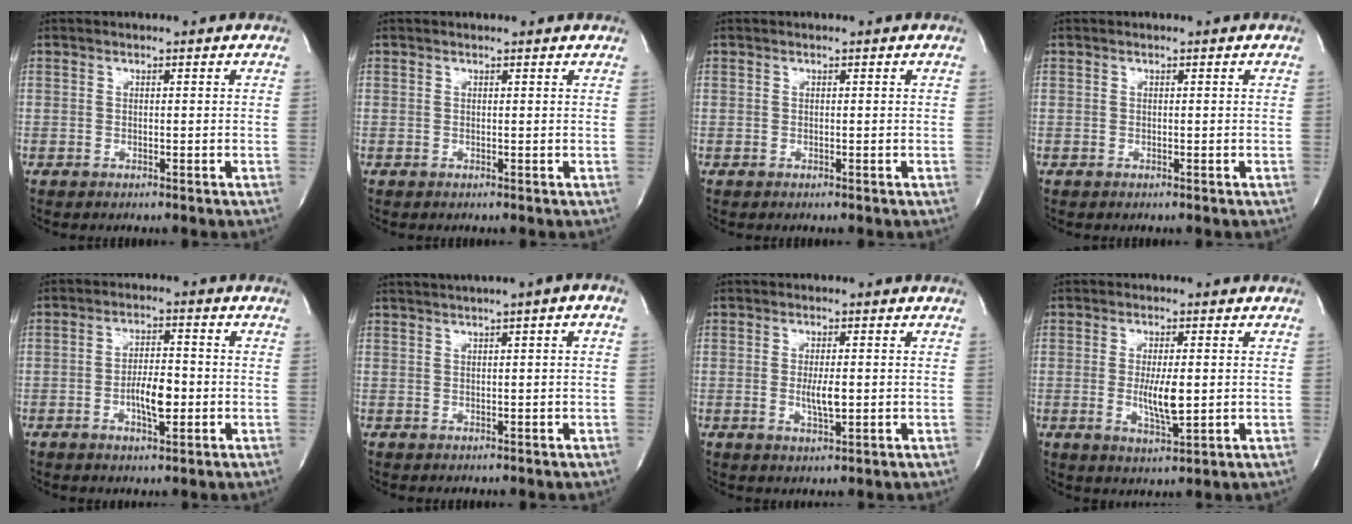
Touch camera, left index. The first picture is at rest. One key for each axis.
{"total": 1.2, "fx": 1.1, "fy": 0.4, "fz": 0.2, "tx": -0.015, "ty": 0.008, "tz": 0.003}
{"total": 0.0}
{"total": 0.0}
{"total": 5.6, "fx": -2.1, "fy": 1.6, "fz": 4.9, "tx": -0.088, "ty": -0.002, "tz": -0.034}
{"total": 4.2, "fx": 1.7, "fy": -0.2, "fz": 3.9, "tx": -0.063, "ty": 0.014, "tz": 0.027}
{"total": 3.4, "fx": -0.8, "fy": 0.7, "fz": 3.2, "tx": -0.059, "ty": -0.010, "tz": -0.012}
{"total": 5.4, "fx": -0.8, "fy": 1.1, "fz": 5.2, "tx": -0.098, "ty": -0.016, "tz": -0.012}